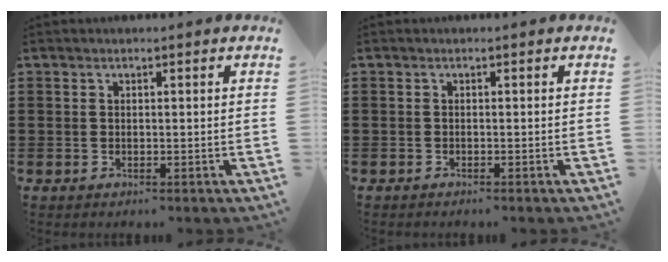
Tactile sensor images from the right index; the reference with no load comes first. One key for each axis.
{"total": 0.0}